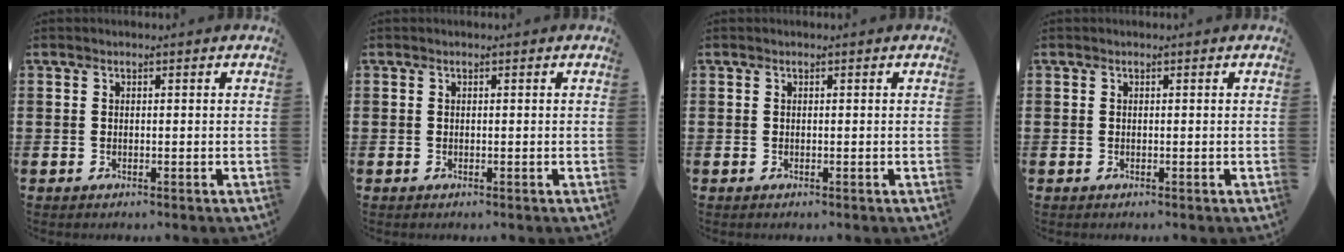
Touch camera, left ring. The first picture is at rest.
{"total": 0.0}
{"total": 0.0}
{"total": 0.0}